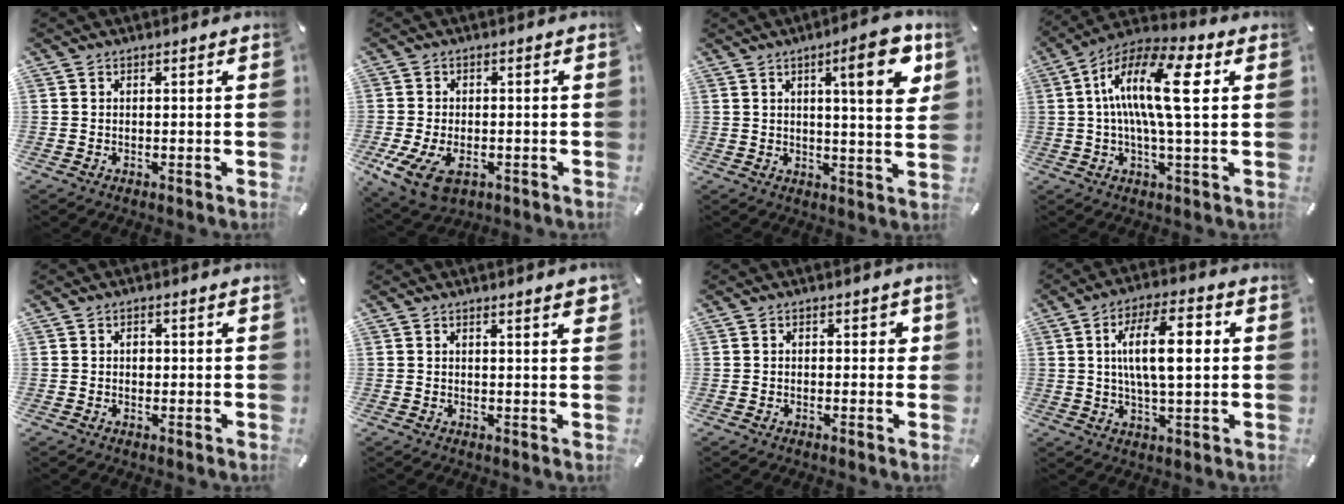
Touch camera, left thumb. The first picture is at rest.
{"total": 8.4, "force": [-3.5, 5.3, 5.6], "torque": [-0.124, -0.003, -0.062]}
{"total": 13.3, "force": [5.4, 2.8, 11.9], "torque": [-0.157, -0.025, 0.074]}
{"total": 16.2, "force": [2.9, 4.8, 15.2], "torque": [-0.304, 0.002, 0.042]}
{"total": 1.3, "force": [0.0, 1.2, 0.5], "torque": [-0.005, 0.002, -0.005]}
{"total": 2.3, "force": [1.4, 0.2, 1.8], "torque": [-0.029, -0.003, 0.022]}
{"total": 1.9, "force": [-0.1, 1.2, 1.4], "torque": [-0.020, 0.004, -0.007]}
{"total": 13.3, "force": [2.3, 4.9, 12.1], "torque": [-0.215, 0.003, 0.032]}